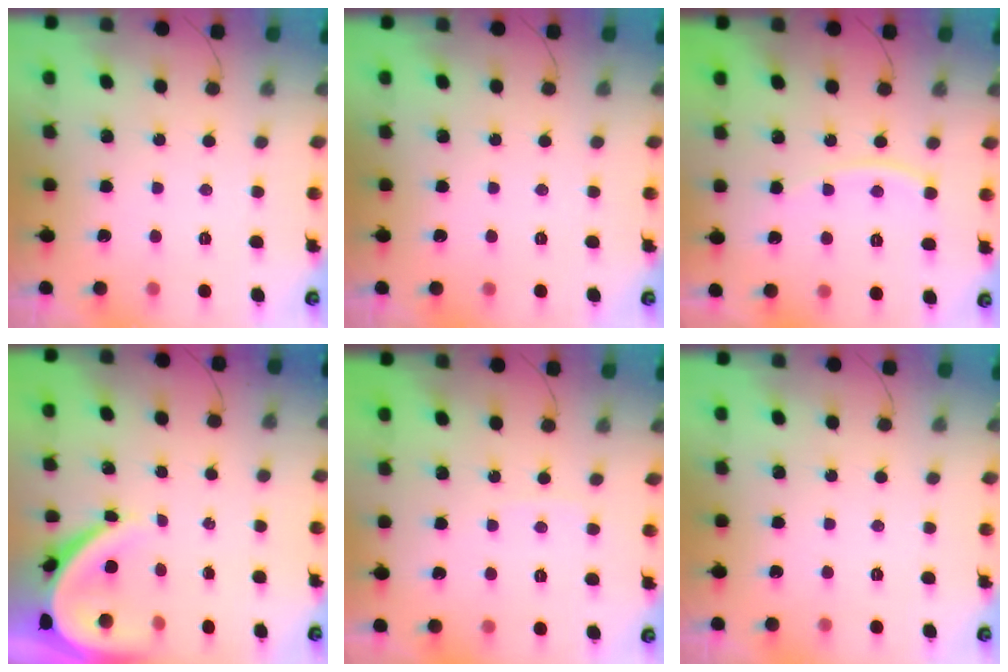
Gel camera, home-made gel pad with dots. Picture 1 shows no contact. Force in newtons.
{"total": 0.0}
{"total": 6.6, "press": 6.6, "slide": 0.9}
{"total": 8.9, "press": 8.8, "slide": 1.0}
{"total": 2.2, "press": 2.2, "slide": 0.2}
{"total": 0.0}